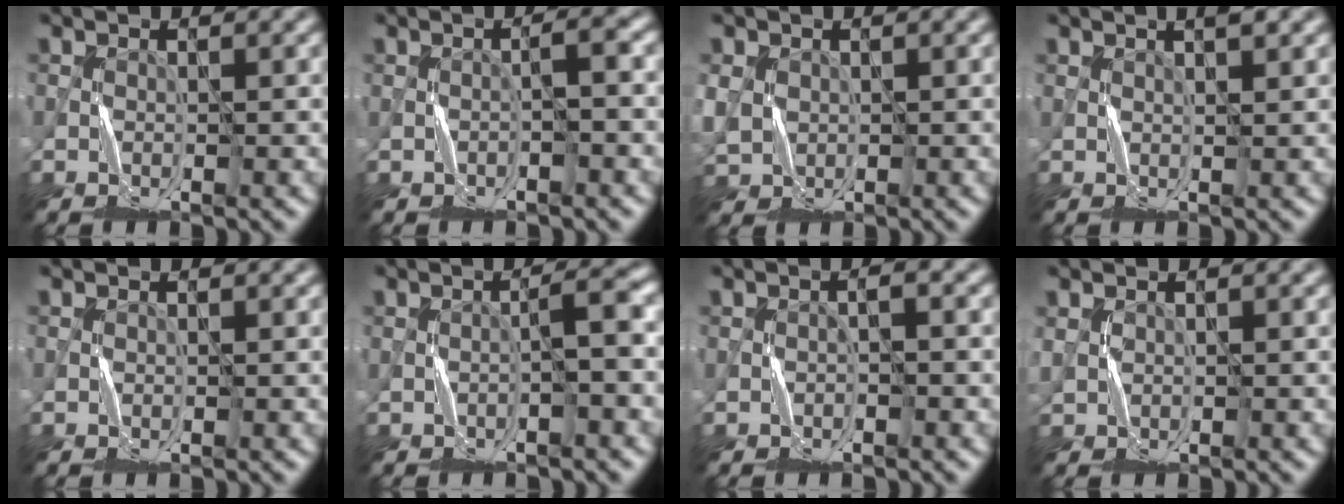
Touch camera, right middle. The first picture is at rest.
{"total": 1.8, "force": [-0.3, 0.2, 1.8], "torque": [-0.026, 0.007, -0.005]}
{"total": 2.3, "force": [0.4, 2.1, 0.9], "torque": [-0.034, -0.002, 0.012]}
{"total": 1.8, "force": [1.2, 0.3, 1.3], "torque": [-0.016, 0.002, 0.018]}
{"total": 0.0}
{"total": 2.4, "force": [-0.3, 0.1, 2.4], "torque": [-0.038, 0.012, -0.007]}
{"total": 1.6, "force": [0.1, 0.6, 1.5], "torque": [-0.015, 0.001, -0.002]}
{"total": 0.8, "force": [0.5, 0.6, 0.3], "torque": [-0.010, 0.000, 0.014]}